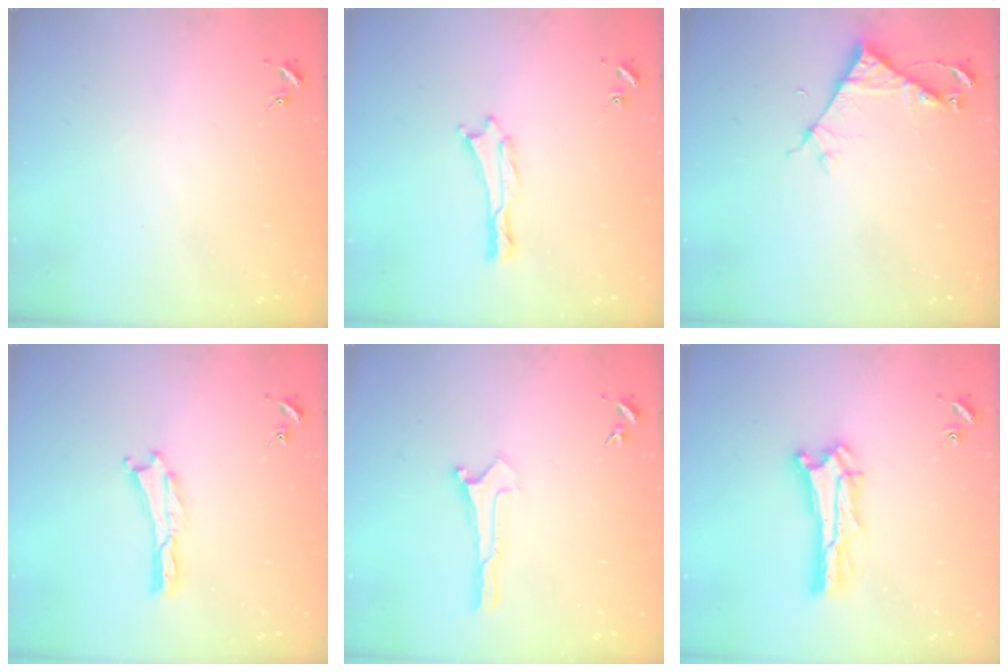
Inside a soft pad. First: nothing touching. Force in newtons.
{"total": 0.0}
{"total": 4.7, "press": 4.7, "slide": 0.3}
{"total": 0.0}
{"total": 0.0}
{"total": 1.4, "press": 1.4, "slide": 0.2}